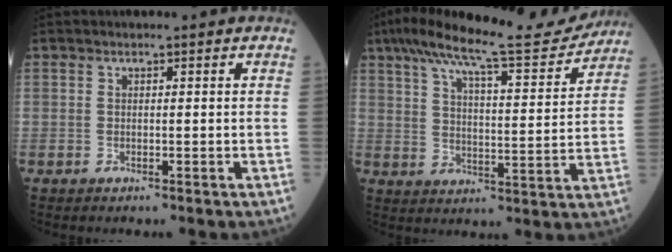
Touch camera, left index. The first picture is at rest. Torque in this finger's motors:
{"motor_torque": [1.07, -1.07, 0.55, 0.15]}